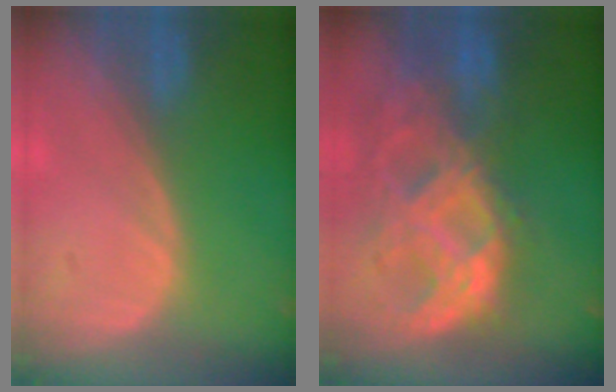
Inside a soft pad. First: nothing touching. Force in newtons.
{"total": 11.2, "press": 9.4, "slide": 6.0}